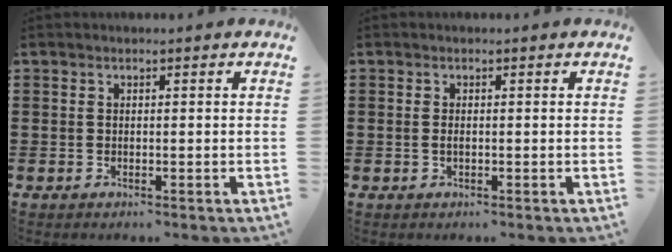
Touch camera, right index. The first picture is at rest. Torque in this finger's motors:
{"motor_torque": [2.14, 0.00, 0.10, 0.03]}